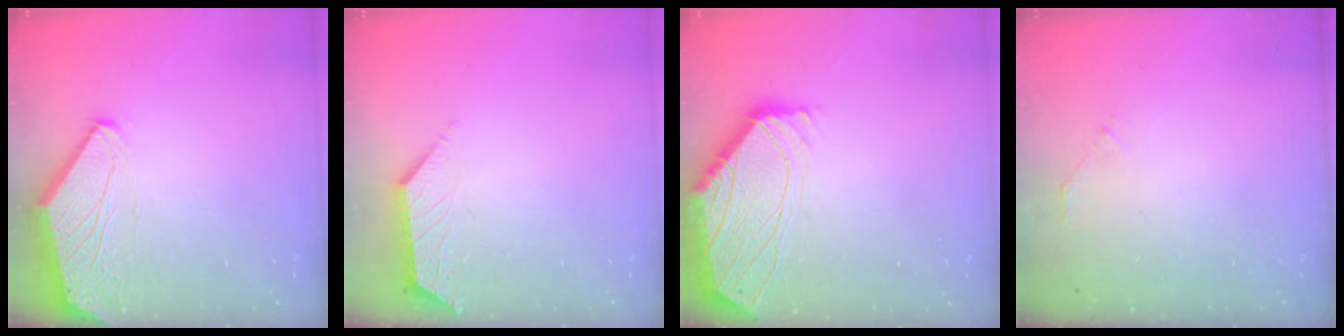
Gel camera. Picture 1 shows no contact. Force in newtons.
{"total": 2.5, "press": 2.4, "slide": 0.5}
{"total": 0.5, "press": 0.4, "slide": 0.3}
{"total": 2.4, "press": 2.4, "slide": 0.5}